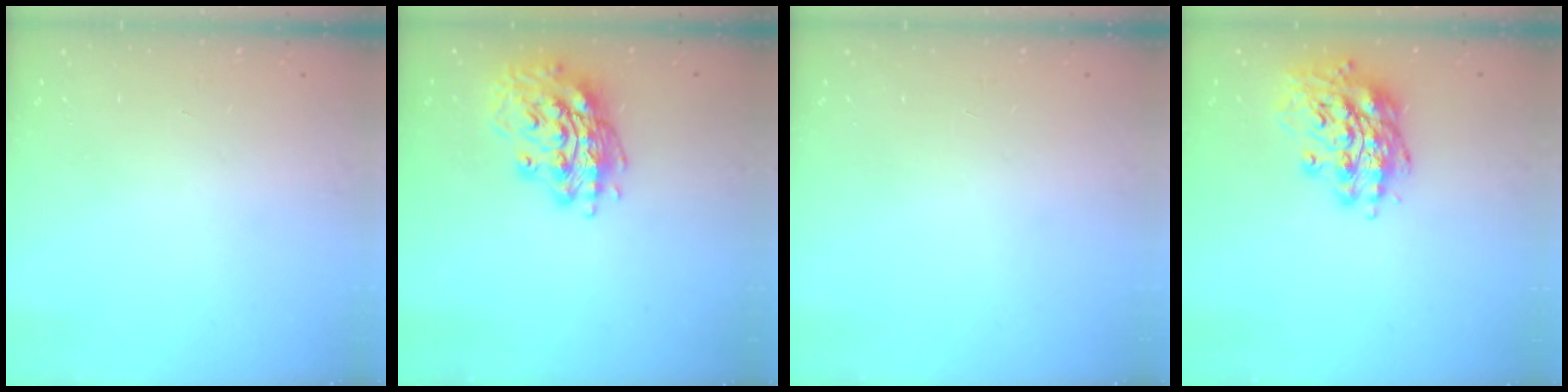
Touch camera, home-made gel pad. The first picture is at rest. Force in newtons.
{"total": 16.3, "press": 16.1, "slide": 2.8}
{"total": 0.0}
{"total": 16.0, "press": 15.8, "slide": 2.7}